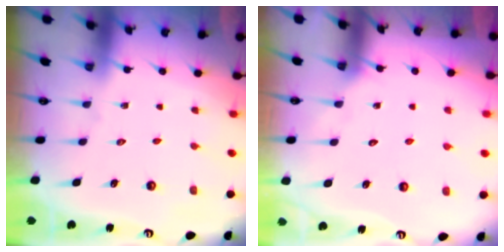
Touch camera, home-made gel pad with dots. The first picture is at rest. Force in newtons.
{"total": 1.9, "press": 1.9, "slide": 0.1}